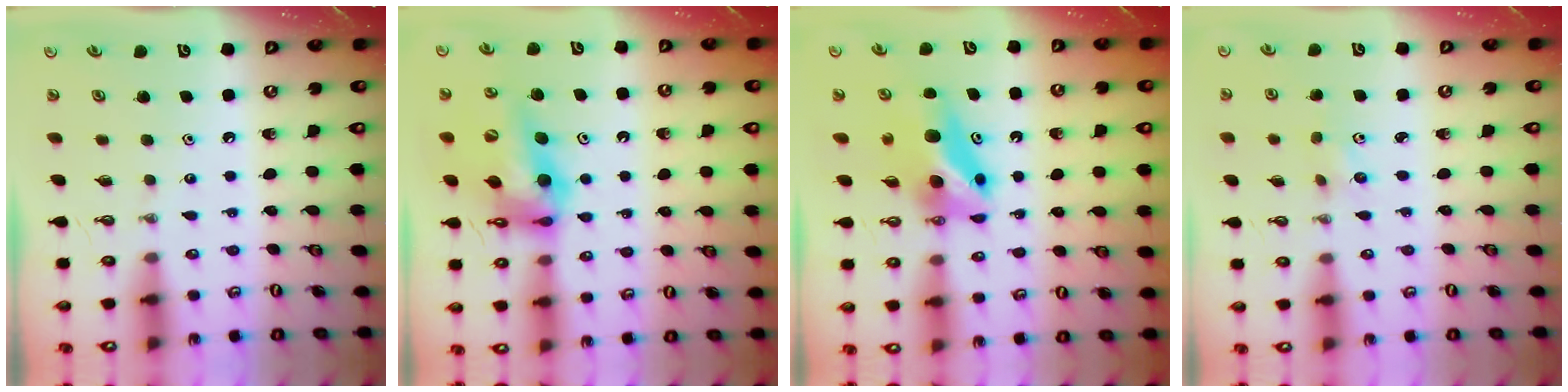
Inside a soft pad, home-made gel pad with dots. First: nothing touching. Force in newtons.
{"total": 14.7, "press": 13.8, "slide": 5.0}
{"total": 6.4, "press": 6.4, "slide": 0.8}
{"total": 4.7, "press": 4.0, "slide": 2.4}